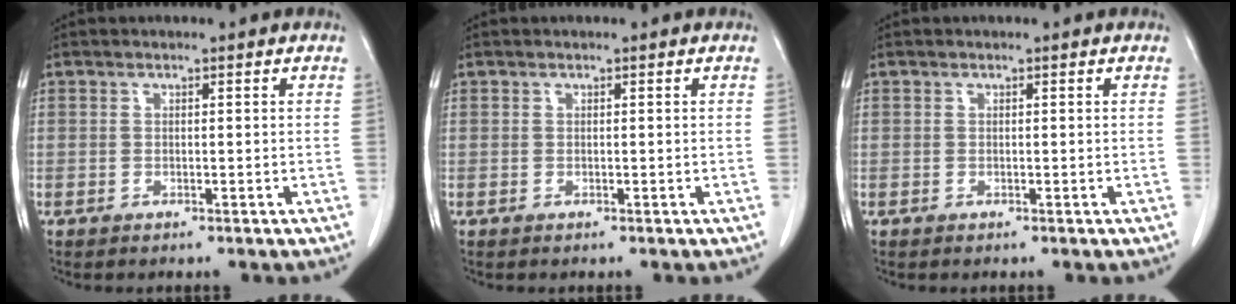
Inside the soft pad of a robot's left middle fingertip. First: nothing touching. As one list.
[{"total": 0.0}, {"total": 0.0}]